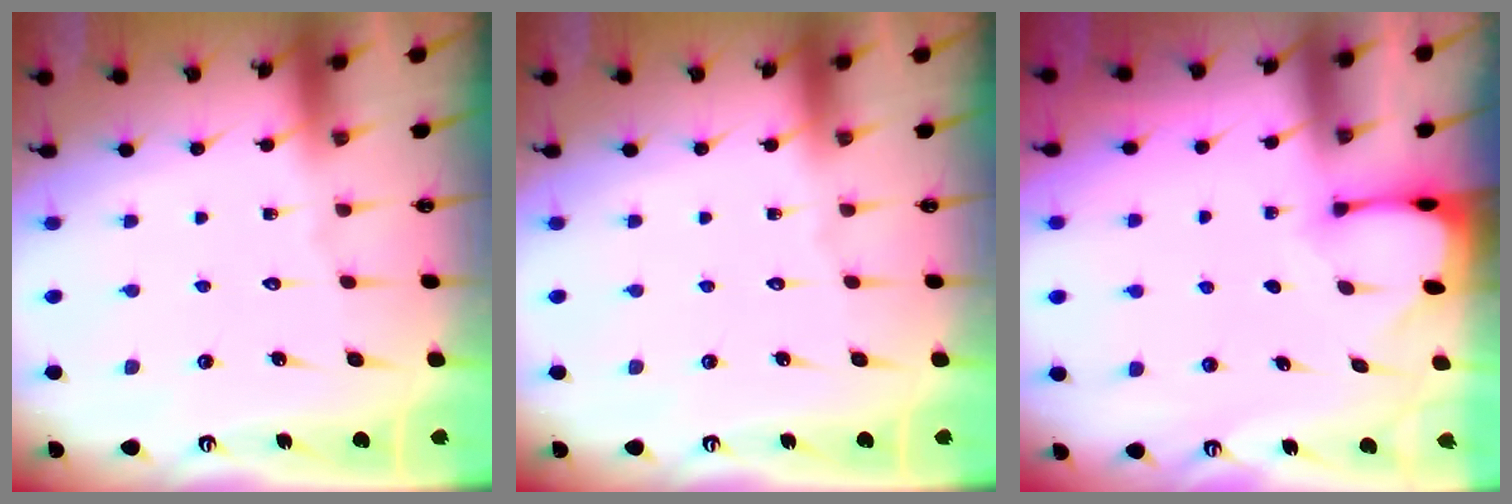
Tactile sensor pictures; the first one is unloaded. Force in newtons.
{"total": 0.0}
{"total": 2.7, "press": 2.7, "slide": 0.3}